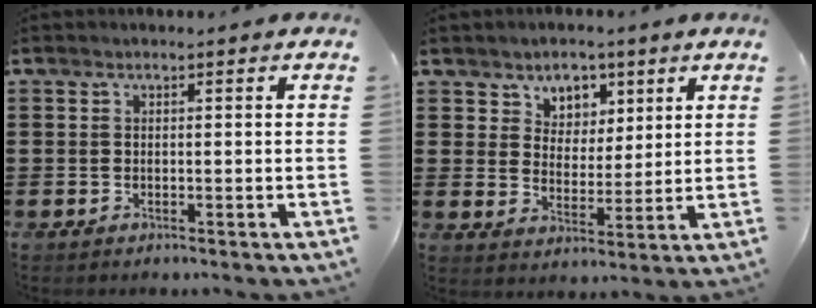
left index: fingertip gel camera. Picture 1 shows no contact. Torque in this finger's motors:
{"motor_torque": [0.06, -0.03, -0.01, 0.00]}